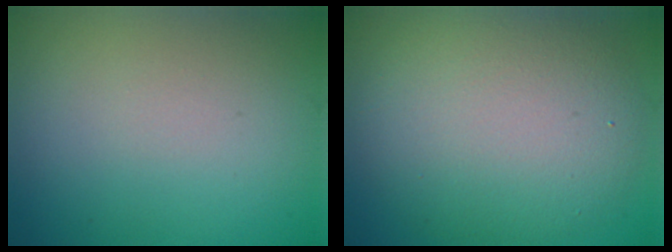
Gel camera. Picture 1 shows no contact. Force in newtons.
{"total": 8.8, "press": 8.8, "slide": 0.5}